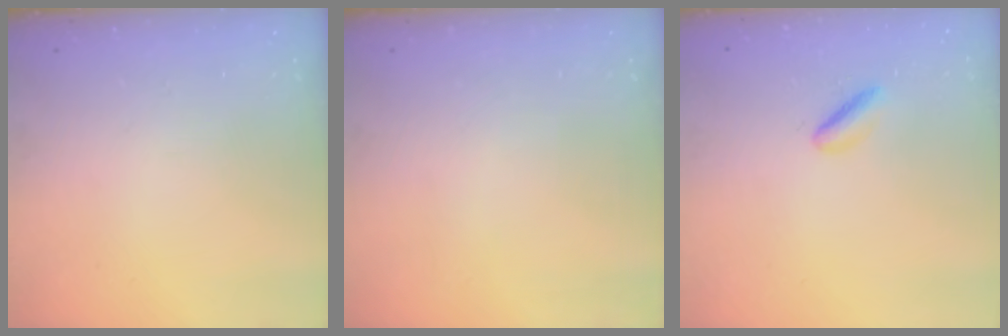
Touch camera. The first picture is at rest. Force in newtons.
{"total": 0.0}
{"total": 3.5, "press": 3.4, "slide": 1.0}